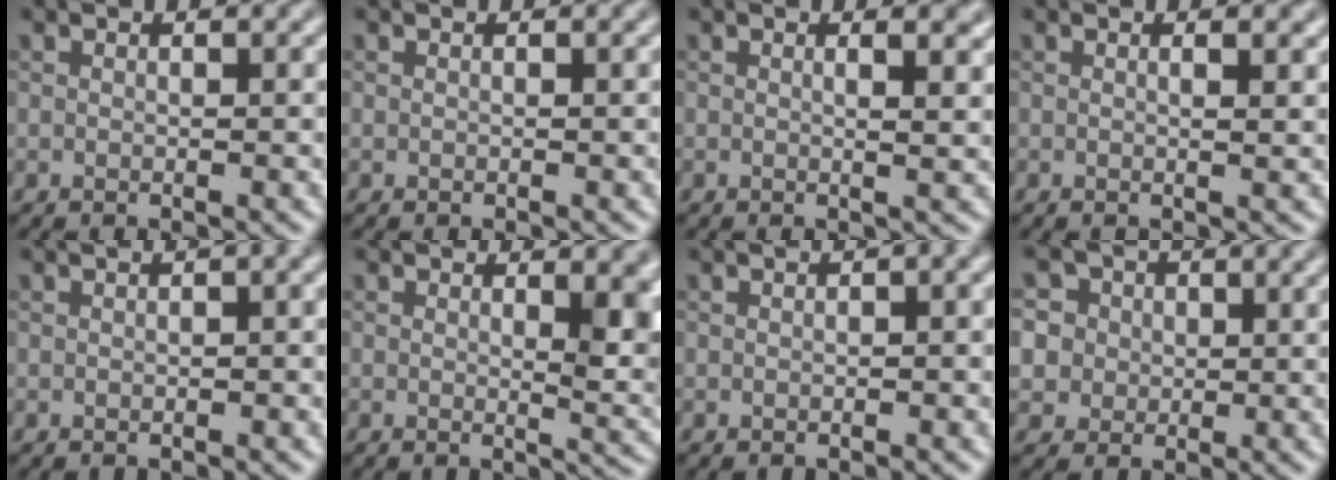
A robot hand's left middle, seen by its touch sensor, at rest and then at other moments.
{"total": 0.0}
{"total": 3.4, "force": [1.2, 1.4, 2.8], "torque": [-0.022, 0.013, -0.002]}
{"total": 2.0, "force": [0.6, 0.7, 1.8], "torque": [-0.019, 0.005, -0.002]}
{"total": 2.8, "force": [0.8, 1.0, 2.5], "torque": [-0.021, 0.012, 0.000]}
{"total": 4.7, "force": [1.3, 1.6, 4.2], "torque": [-0.045, -0.005, 0.022]}
{"total": 2.2, "force": [0.5, 0.6, 2.0], "torque": [-0.023, 0.007, 0.003]}
{"total": 7.1, "force": [2.4, 6.3, 2.3], "torque": [-0.054, 0.034, 0.021]}